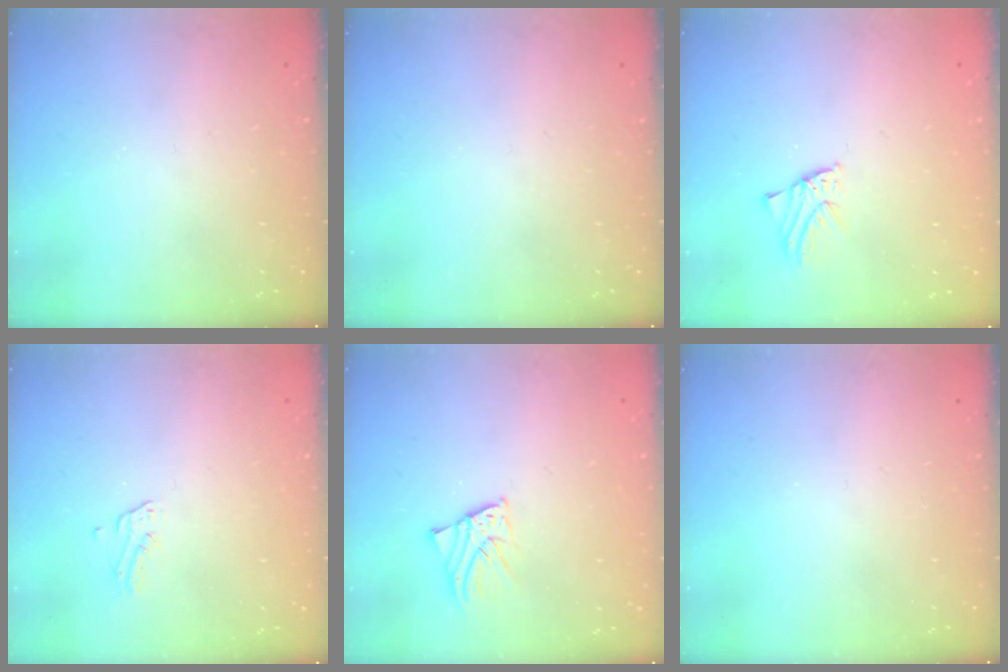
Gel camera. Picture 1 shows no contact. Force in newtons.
{"total": 0.0}
{"total": 0.9, "press": 0.9, "slide": 0.0}
{"total": 1.2, "press": 1.2, "slide": 0.1}
{"total": 2.2, "press": 2.2, "slide": 0.1}
{"total": 0.0}